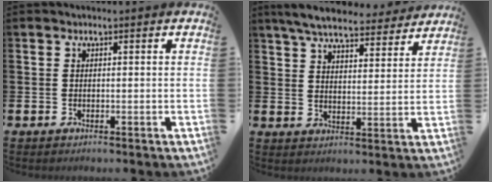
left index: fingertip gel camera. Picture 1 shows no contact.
{"total": 7.0, "force": [6.5, 1.4, 2.1], "torque": [-0.052, -0.037, 0.113]}